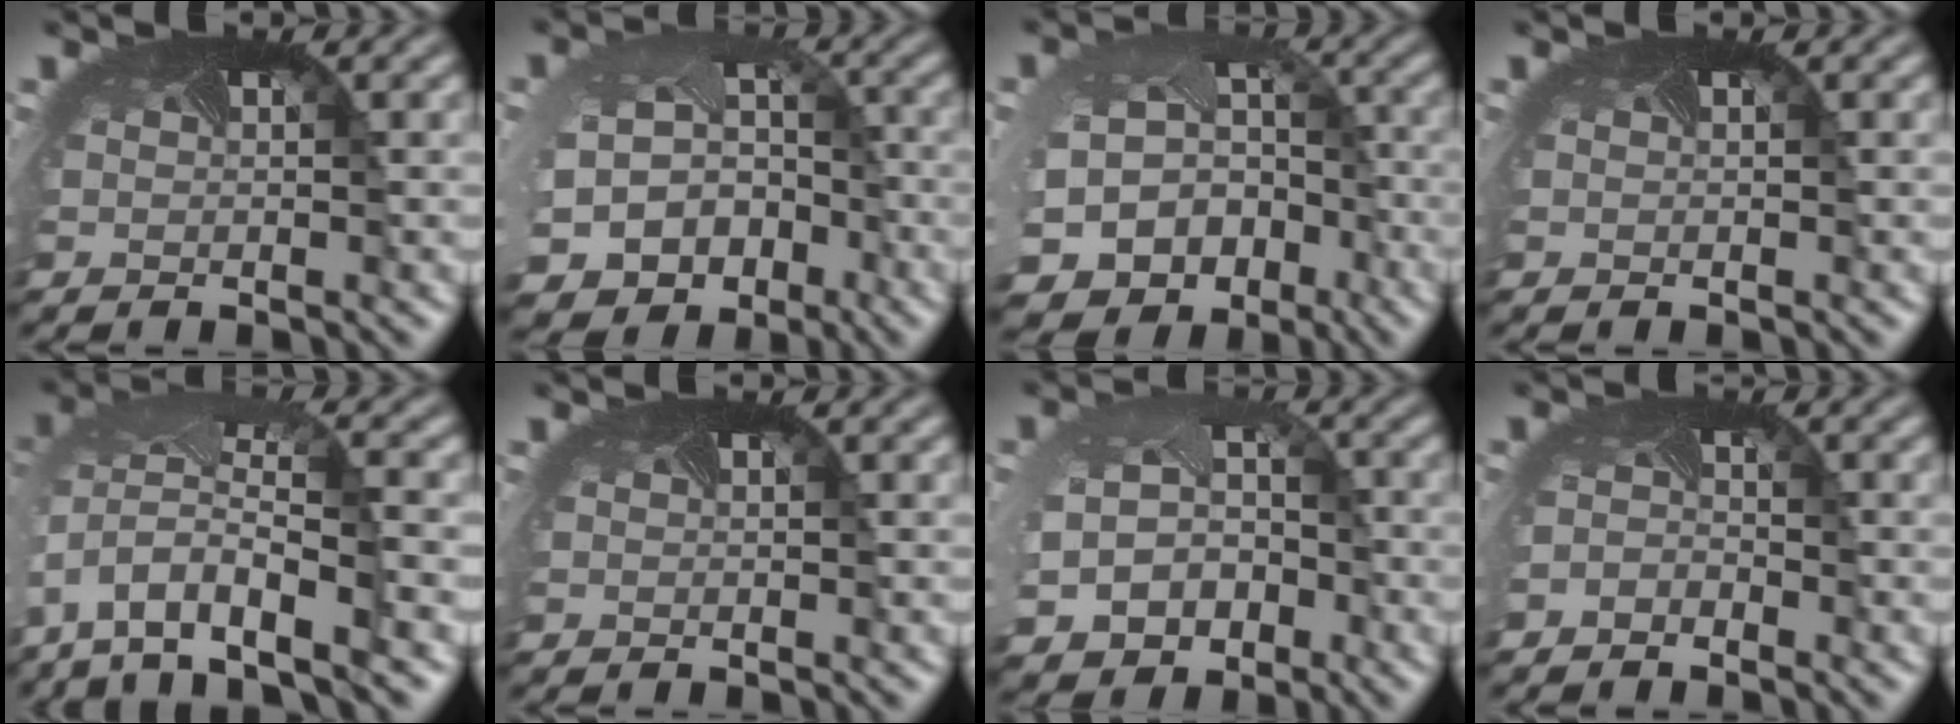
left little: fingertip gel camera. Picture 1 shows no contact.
{"total": 8.6, "force": [-3.7, 7.0, 3.4], "torque": [-0.083, -0.046, -0.046]}
{"total": 13.1, "force": [-6.8, 10.2, 4.7], "torque": [-0.105, -0.063, -0.081]}
{"total": 0.0}
{"total": 9.8, "force": [-4.4, 4.7, 7.3], "torque": [-0.167, -0.019, -0.065]}
{"total": 0.0}
{"total": 7.0, "force": [-2.5, 5.6, 3.4], "torque": [-0.087, -0.044, -0.024]}
{"total": 1.0, "force": [-0.9, 0.5, -0.3], "torque": [-0.011, -0.008, -0.019]}